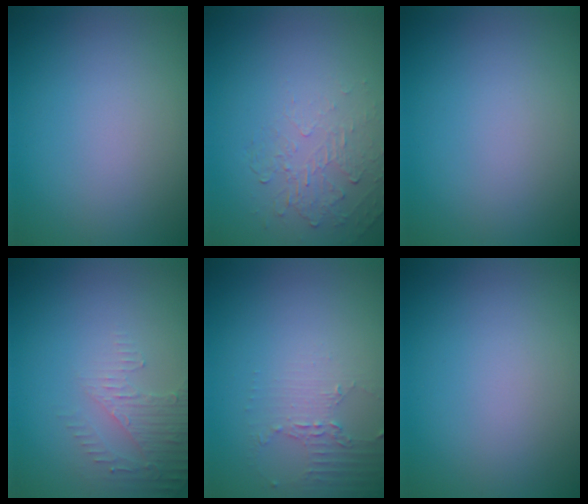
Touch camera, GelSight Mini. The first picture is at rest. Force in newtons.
{"total": 2.1, "press": 0.7, "slide": 2.0}
{"total": 0.0}
{"total": 2.6, "press": 2.5, "slide": 0.7}
{"total": 2.1, "press": 1.5, "slide": 1.5}
{"total": 0.0}